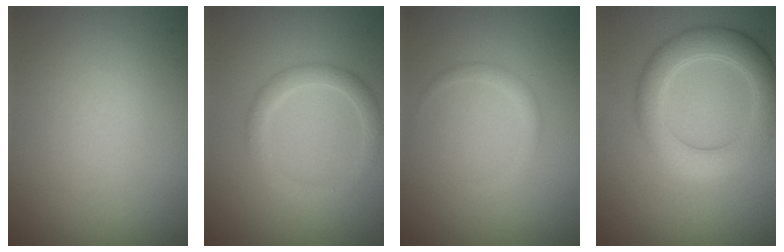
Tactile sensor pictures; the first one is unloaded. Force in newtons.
{"total": 2.4, "press": 2.4, "slide": 0.1}
{"total": 1.1, "press": 1.1, "slide": 0.1}
{"total": 5.1, "press": 5.1, "slide": 0.2}